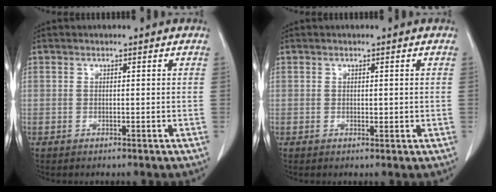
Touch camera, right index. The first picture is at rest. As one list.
[{"total": 1.1, "force": [0.1, 0.6, 0.9], "torque": [-0.011, -0.002, 0.004]}]